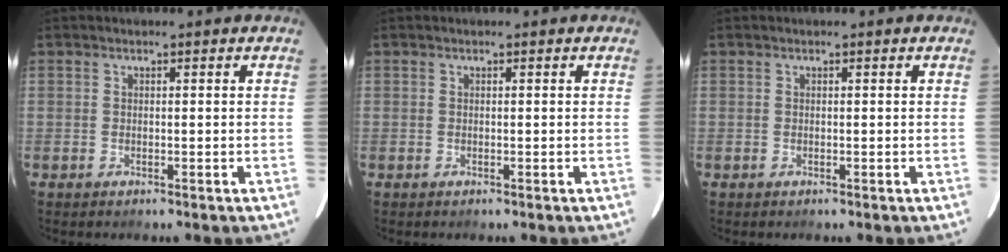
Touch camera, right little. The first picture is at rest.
{"total": 0.0}
{"total": 0.0}